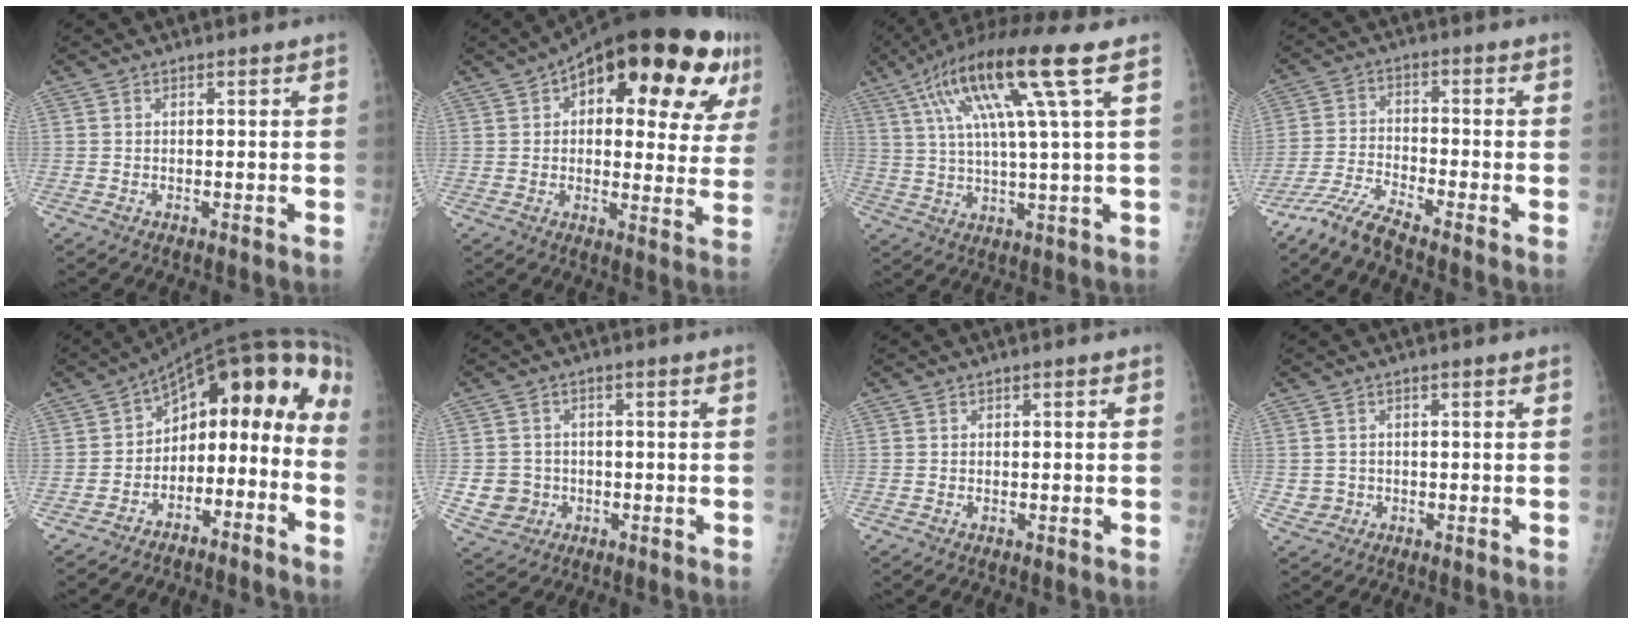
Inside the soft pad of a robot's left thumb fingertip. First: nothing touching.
{"total": 24.7, "force": [10.9, 10.4, 19.5], "torque": [-0.244, 0.011, 0.147]}
{"total": 16.8, "force": [6.9, 1.0, 15.3], "torque": [-0.290, 0.005, 0.118]}
{"total": 6.2, "force": [-5.8, -0.5, 2.2], "torque": [-0.058, 0.016, -0.122]}
{"total": 18.3, "force": [-6.9, 10.8, 13.1], "torque": [-0.167, 0.117, -0.112]}
{"total": 5.6, "force": [-1.3, 5.3, 1.3], "torque": [-0.008, 0.006, -0.016]}
{"total": 0.0}
{"total": 2.4, "force": [-0.6, 2.3, 0.2], "torque": [0.004, 0.005, -0.006]}